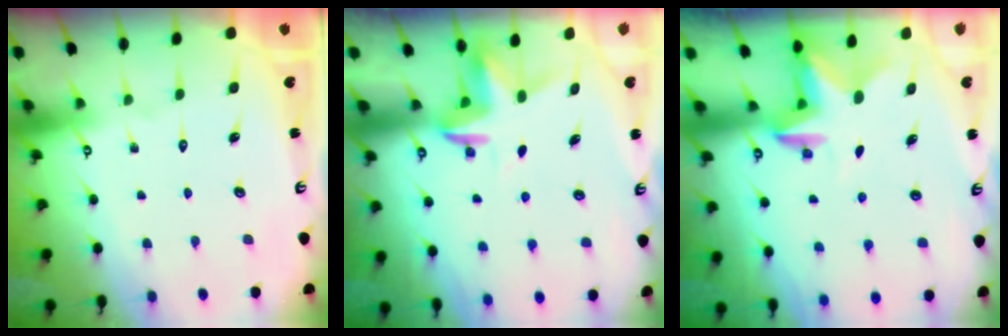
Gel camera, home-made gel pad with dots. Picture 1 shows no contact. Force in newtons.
{"total": 3.6, "press": 3.6, "slide": 0.2}
{"total": 2.8, "press": 2.8, "slide": 0.6}